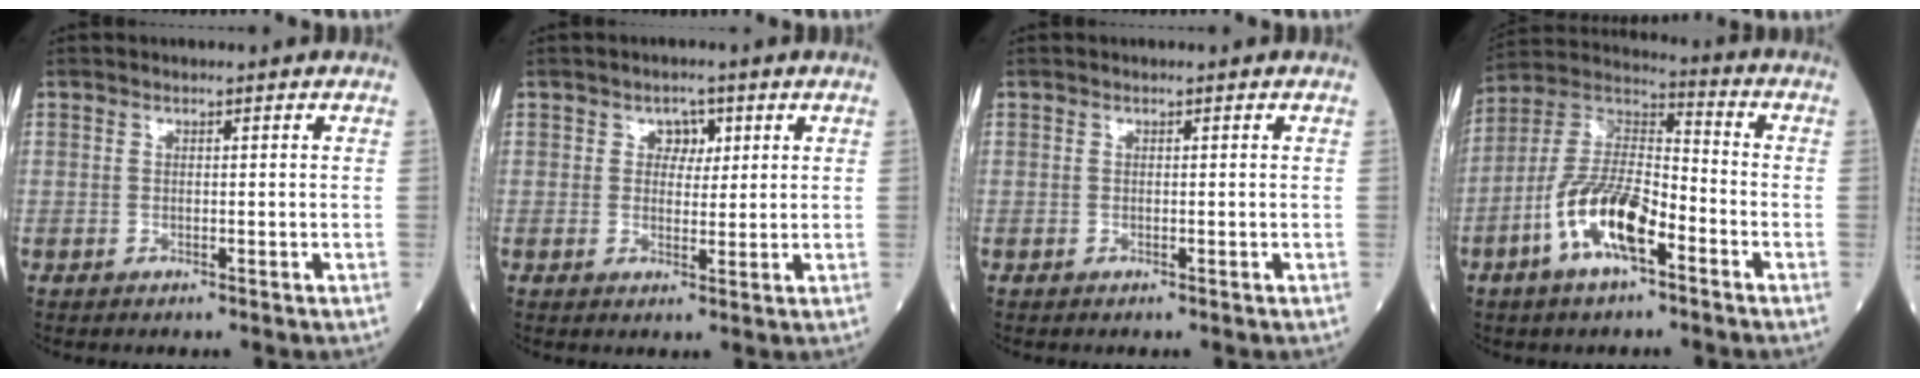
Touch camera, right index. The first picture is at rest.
{"total": 2.8, "force": [1.1, 2.1, 1.6], "torque": [-0.013, 0.003, 0.015]}
{"total": 0.0}
{"total": 12.6, "force": [-5.6, 4.1, 10.5], "torque": [-0.222, 0.007, -0.107]}